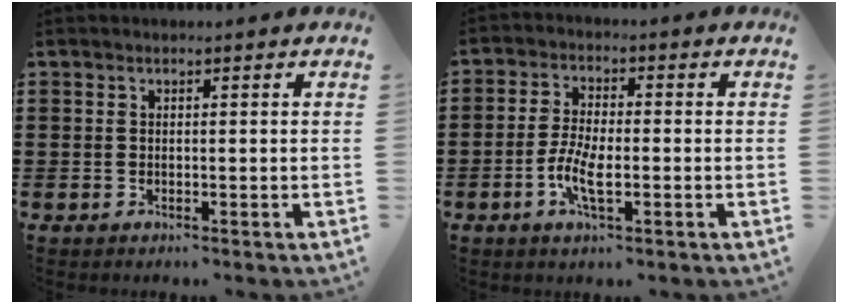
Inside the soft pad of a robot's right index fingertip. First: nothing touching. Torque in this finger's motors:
{"motor_torque": [1.21, 0.93, 0.62, 0.10]}